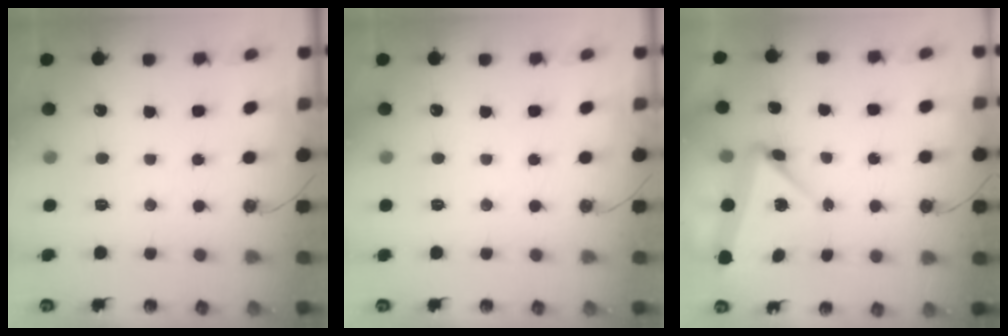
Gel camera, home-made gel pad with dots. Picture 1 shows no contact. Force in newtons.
{"total": 0.0}
{"total": 5.5, "press": 5.5, "slide": 0.3}